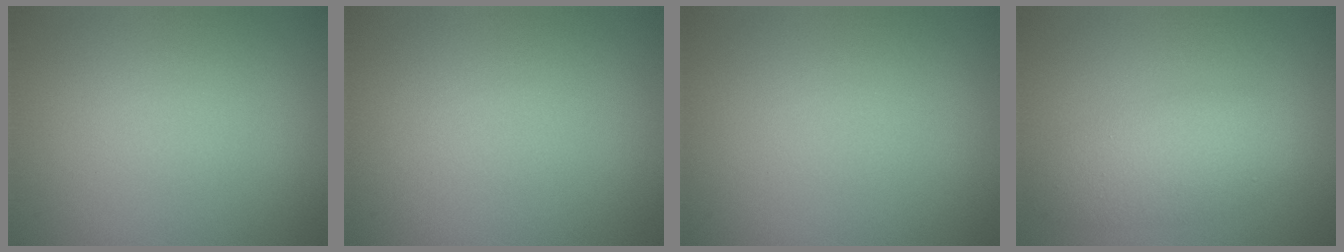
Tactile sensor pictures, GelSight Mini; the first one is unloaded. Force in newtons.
{"total": 0.0}
{"total": 0.0}
{"total": 4.1, "press": 4.1, "slide": 0.2}